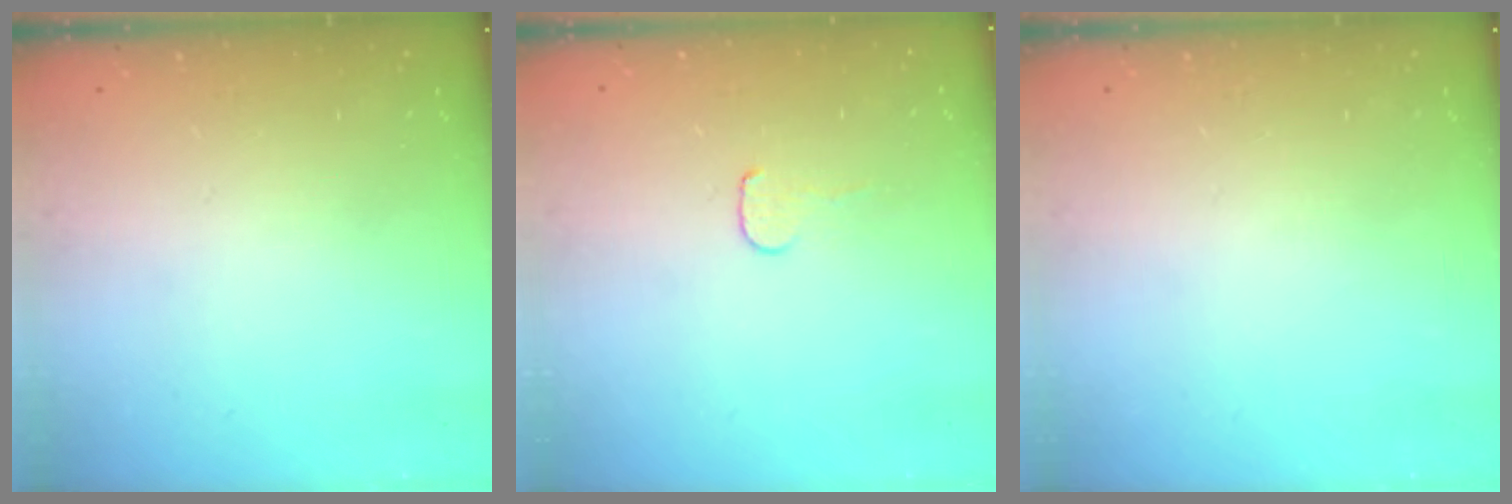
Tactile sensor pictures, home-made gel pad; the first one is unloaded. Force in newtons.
{"total": 4.1, "press": 4.1, "slide": 0.4}
{"total": 0.0}